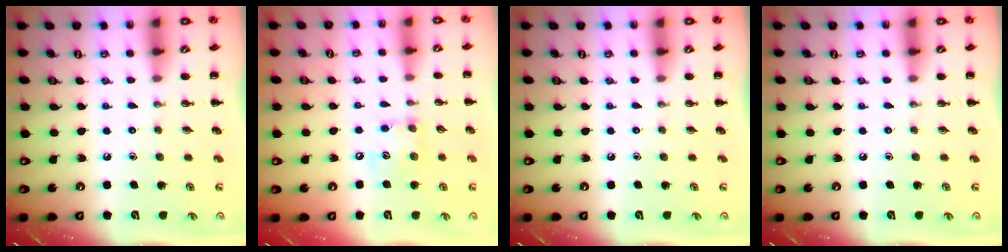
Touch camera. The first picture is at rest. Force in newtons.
{"total": 7.5, "press": 7.4, "slide": 0.9}
{"total": 0.0}
{"total": 0.0}